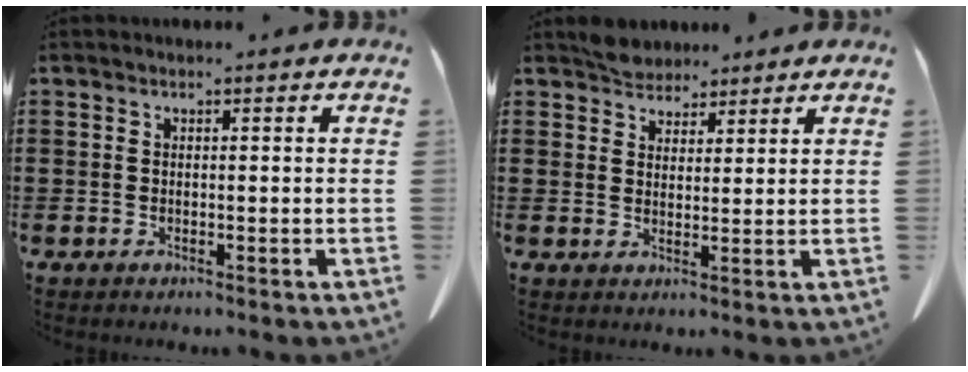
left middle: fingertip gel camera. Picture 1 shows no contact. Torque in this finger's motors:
{"motor_torque": [0.01, -0.07, 0.07, 0.00]}